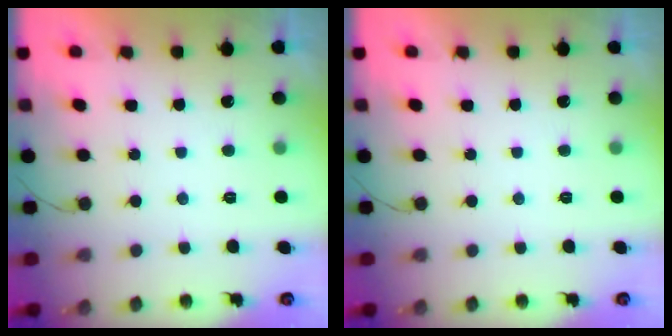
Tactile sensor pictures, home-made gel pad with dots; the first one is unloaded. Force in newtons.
{"total": 0.0}